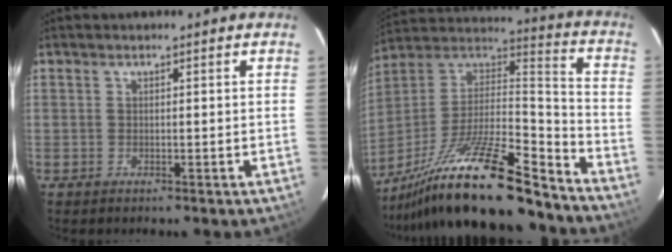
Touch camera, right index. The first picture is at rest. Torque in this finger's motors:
{"motor_torque": [1.12, -1.02, 1.05, 0.21]}